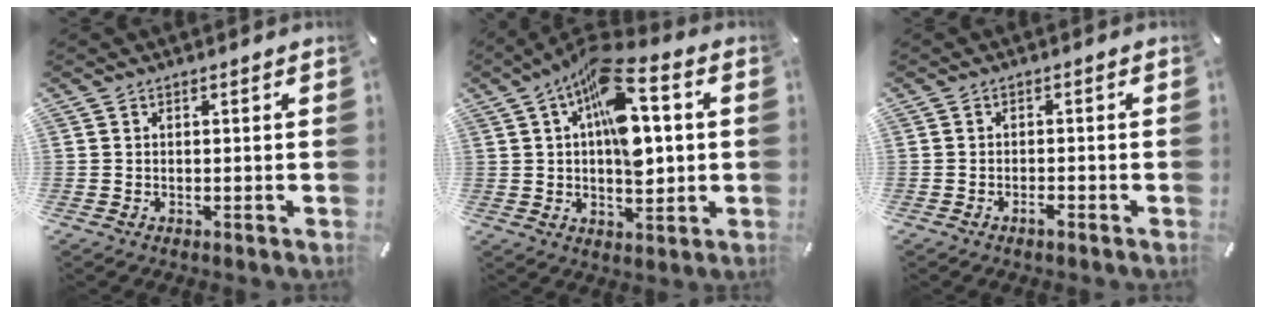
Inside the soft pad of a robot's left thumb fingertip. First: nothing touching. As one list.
[{"total": 15.3, "force": [4.1, 7.6, 12.7], "torque": [-0.200, -0.020, 0.066]}, {"total": 1.9, "force": [-1.2, 0.5, 1.3], "torque": [-0.024, 0.003, -0.023]}]